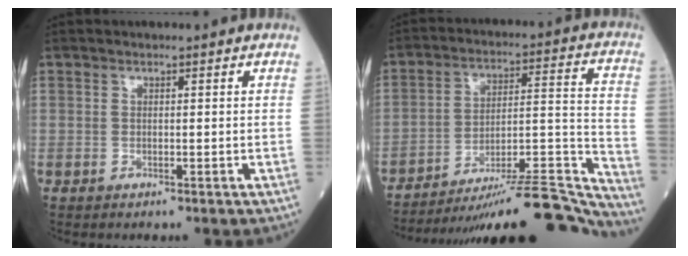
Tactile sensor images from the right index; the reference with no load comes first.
{"total": 25.0, "force": [-23.0, 0.1, 9.8], "torque": [-0.083, 0.010, -0.334]}